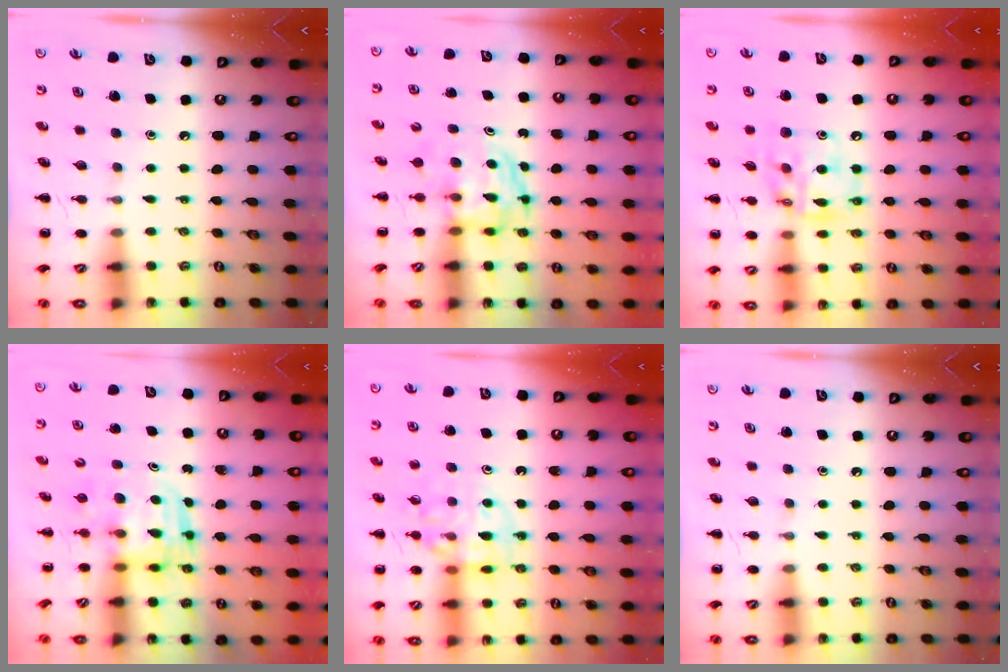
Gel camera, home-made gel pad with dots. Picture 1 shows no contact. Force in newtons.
{"total": 3.9, "press": 3.9, "slide": 0.3}
{"total": 12.5, "press": 12.1, "slide": 2.8}
{"total": 3.2, "press": 3.1, "slide": 0.3}
{"total": 11.8, "press": 11.6, "slide": 2.1}
{"total": 0.0}